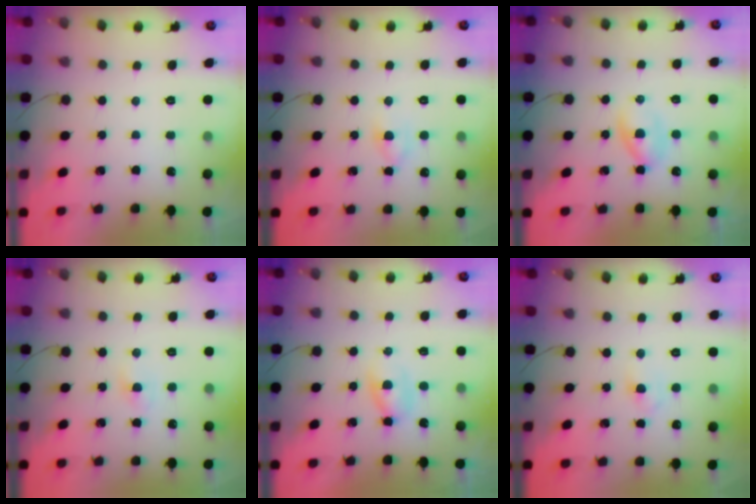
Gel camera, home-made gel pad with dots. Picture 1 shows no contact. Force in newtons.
{"total": 3.6, "press": 3.4, "slide": 1.1}
{"total": 4.0, "press": 3.7, "slide": 1.3}
{"total": 2.1, "press": 1.9, "slide": 0.7}
{"total": 2.8, "press": 2.5, "slide": 1.1}
{"total": 2.4, "press": 2.1, "slide": 1.0}